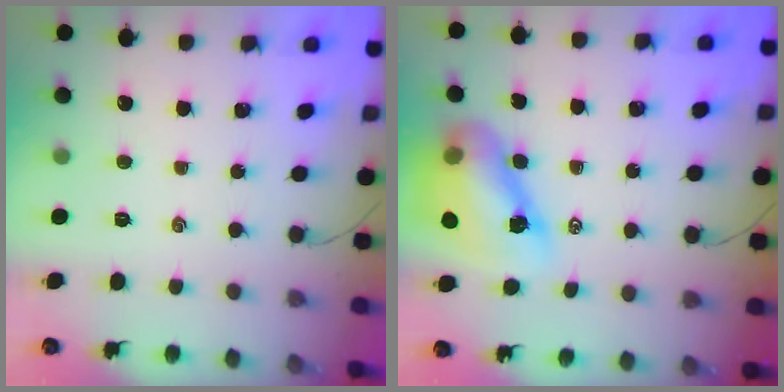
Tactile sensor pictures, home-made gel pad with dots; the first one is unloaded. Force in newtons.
{"total": 13.8, "press": 13.3, "slide": 3.8}